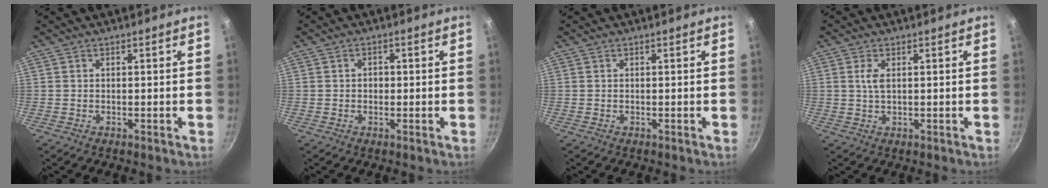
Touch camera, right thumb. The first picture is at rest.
{"total": 1.5, "force": [-0.1, 1.3, 0.8], "torque": [-0.008, 0.003, -0.003]}
{"total": 0.0}
{"total": 2.4, "force": [0.6, 1.1, 2.1], "torque": [-0.042, -0.001, 0.015]}